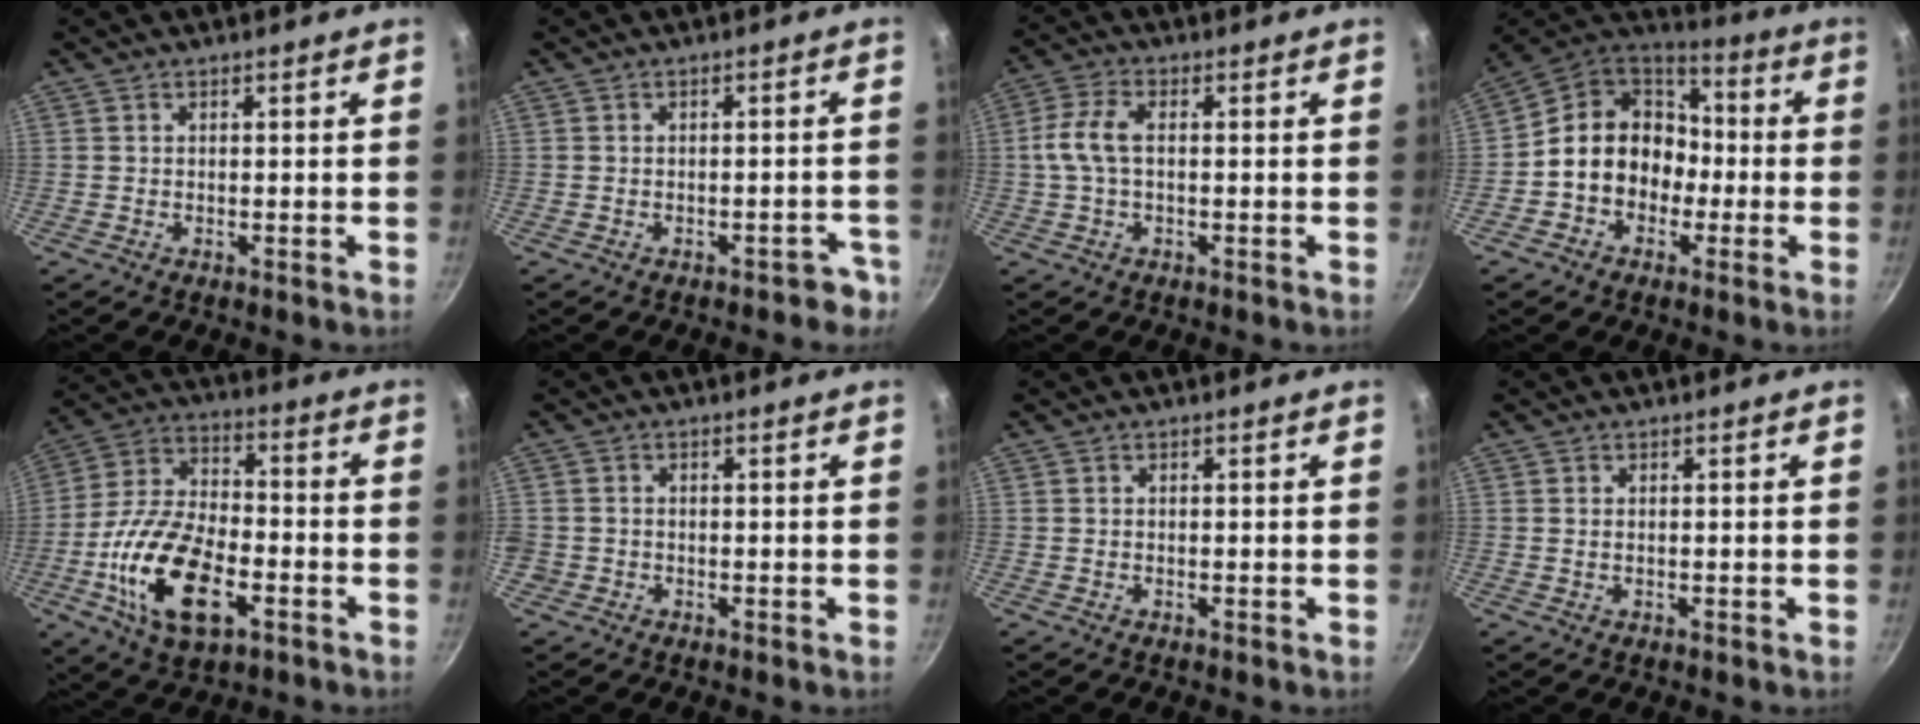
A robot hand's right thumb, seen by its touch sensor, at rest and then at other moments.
{"total": 3.7, "force": [-2.4, 2.1, 1.7], "torque": [0.015, 0.038, -0.008]}
{"total": 6.1, "force": [0.1, 3.2, 5.2], "torque": [-0.117, 0.017, -0.004]}
{"total": 14.9, "force": [-2.0, 12.5, 7.8], "torque": [-0.089, 0.050, -0.048]}
{"total": 19.7, "force": [-6.4, 10.4, 15.5], "torque": [-0.285, 0.028, -0.121]}
{"total": 1.8, "force": [-0.5, 1.6, 0.6], "torque": [-0.011, 0.002, -0.010]}
{"total": 0.0}
{"total": 0.7, "force": [0.1, 0.4, 0.6], "torque": [-0.011, 0.001, 0.002]}